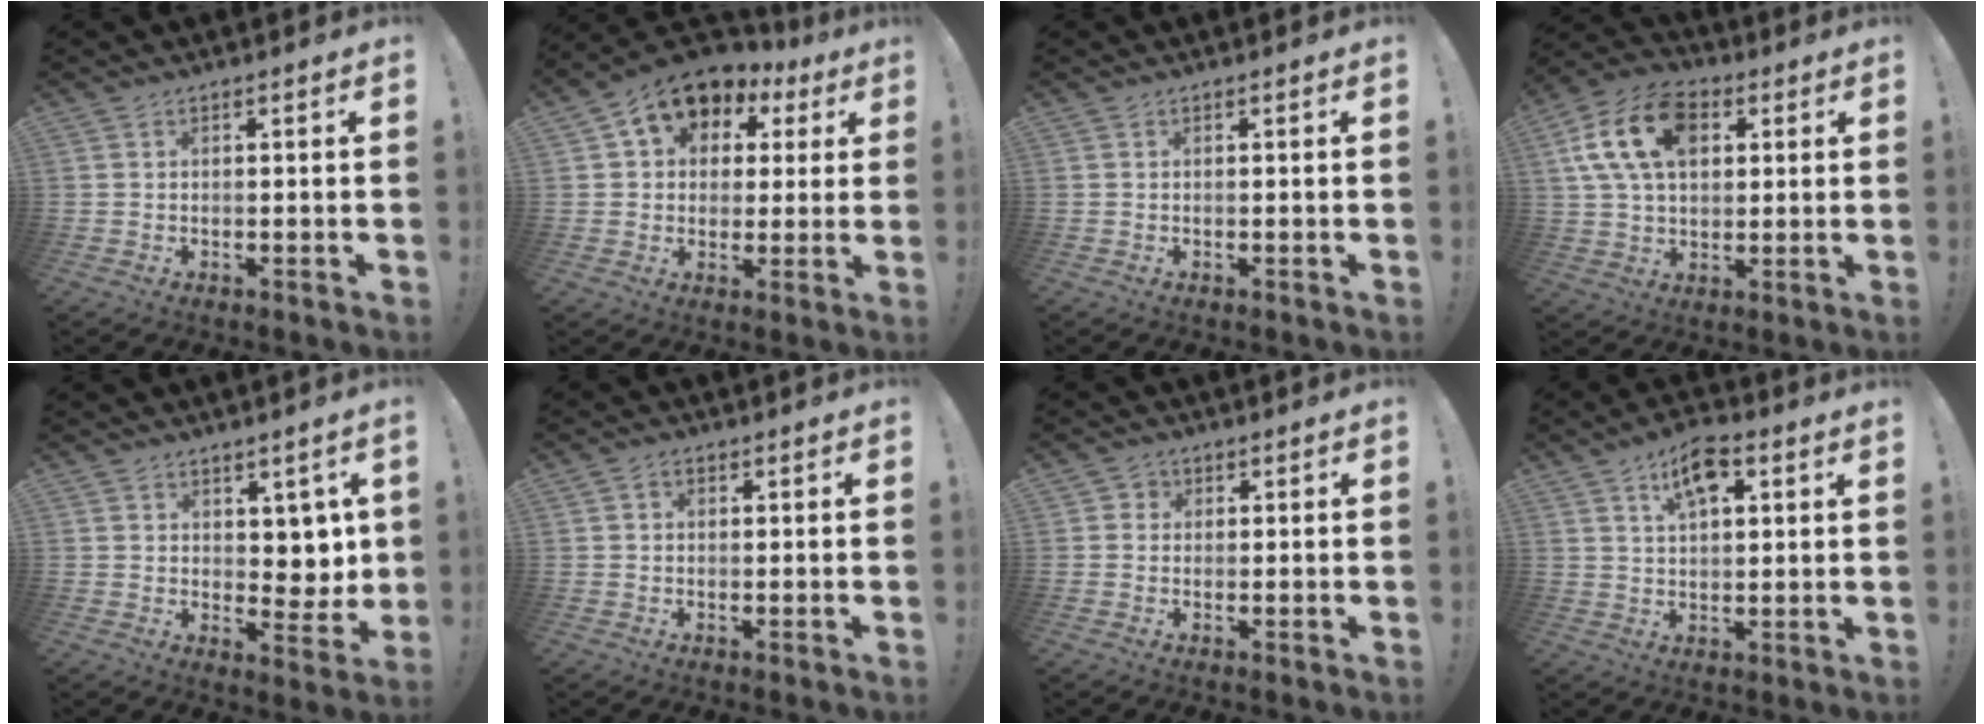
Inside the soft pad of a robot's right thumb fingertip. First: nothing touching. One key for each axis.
{"total": 11.0, "fx": 5.8, "fy": 8.0, "fz": 4.9, "tx": -0.075, "ty": -0.032, "tz": 0.109}
{"total": 0.0}
{"total": 17.4, "fx": 5.6, "fy": 11.6, "fz": 11.7, "tx": -0.213, "ty": -0.005, "tz": 0.101}
{"total": 6.4, "fx": 3.4, "fy": 4.7, "fz": 2.7, "tx": -0.027, "ty": -0.031, "tz": 0.068}
{"total": 1.5, "fx": 0.4, "fy": 1.2, "fz": 0.8, "tx": -0.007, "ty": 0.001, "tz": 0.006}
{"total": 2.0, "fx": 0.2, "fy": 2.0, "fz": 0.4, "tx": -0.007, "ty": 0.004, "tz": 0.004}
{"total": 8.6, "fx": 4.2, "fy": 4.2, "fz": 6.2, "tx": -0.094, "ty": -0.005, "tz": 0.072}